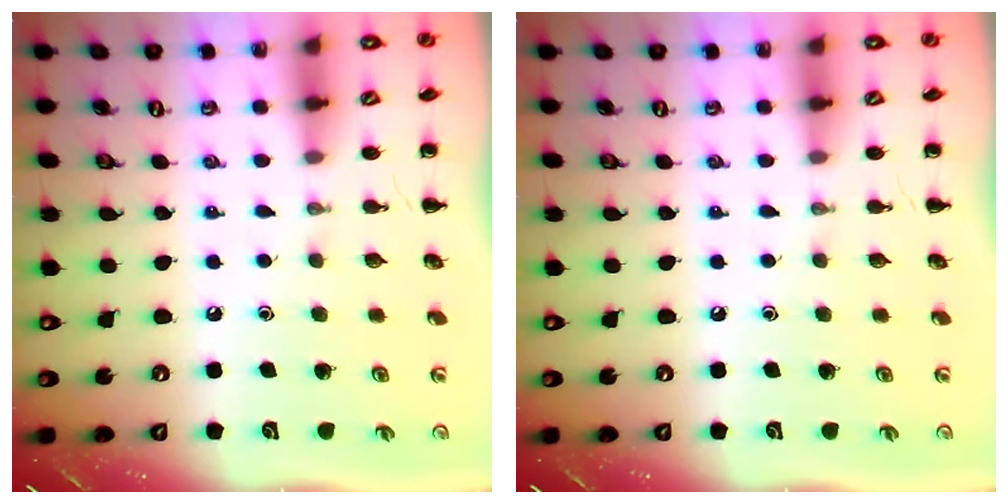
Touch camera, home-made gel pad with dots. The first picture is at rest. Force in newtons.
{"total": 0.0}